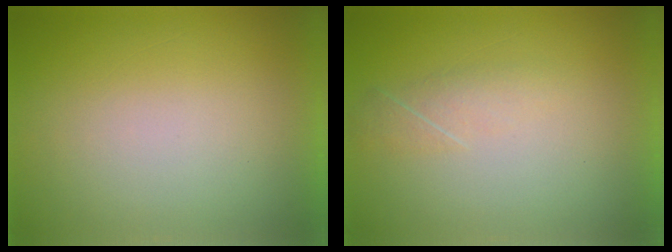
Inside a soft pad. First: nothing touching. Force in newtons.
{"total": 2.2}